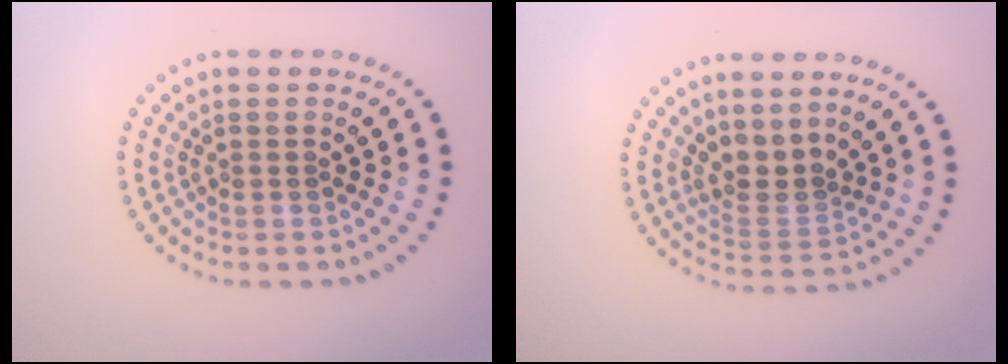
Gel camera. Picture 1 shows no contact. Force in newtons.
{"total": 2.7, "press": 2.0, "slide": 1.9}